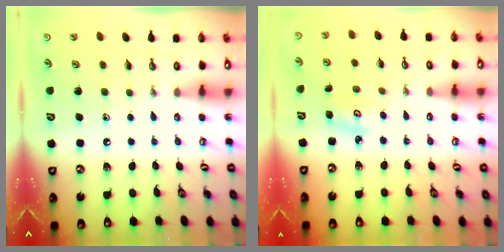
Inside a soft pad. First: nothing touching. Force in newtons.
{"total": 2.6, "press": 2.6, "slide": 0.3}